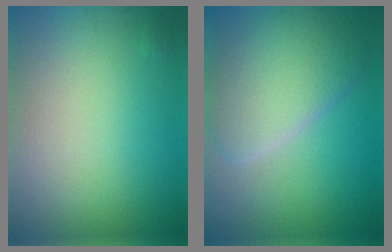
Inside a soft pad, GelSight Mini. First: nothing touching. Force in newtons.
{"total": 6.1, "press": 6.1, "slide": 0.6}